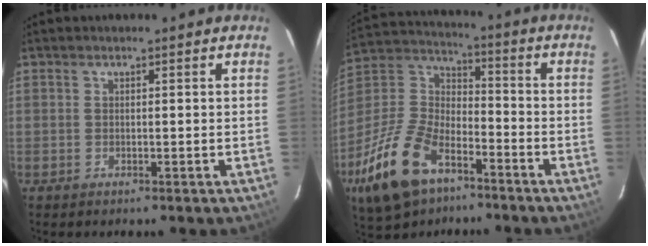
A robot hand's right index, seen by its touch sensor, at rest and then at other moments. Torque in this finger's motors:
{"motor_torque": [0.90, -0.88, 0.83, 0.21]}